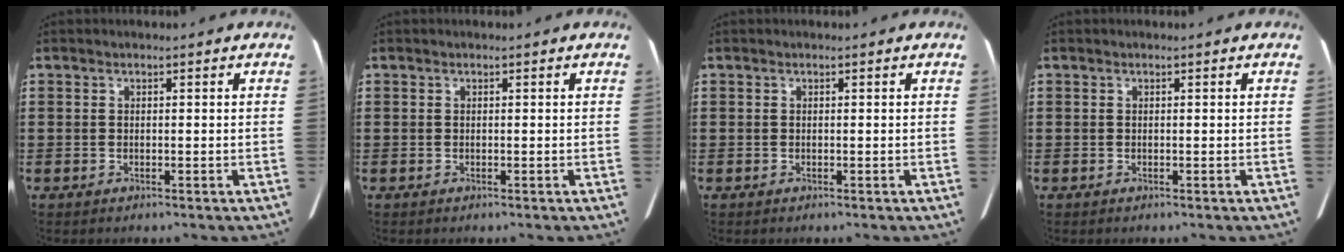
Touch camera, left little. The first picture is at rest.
{"total": 0.0}
{"total": 0.0}
{"total": 0.0}